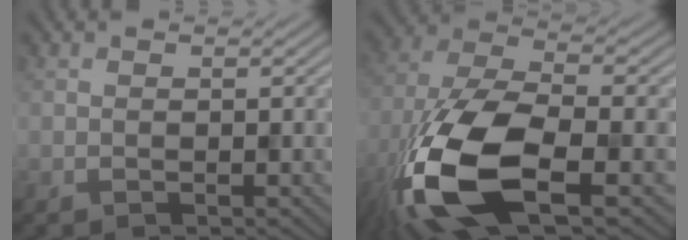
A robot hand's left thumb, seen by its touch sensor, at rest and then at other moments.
{"total": 15.6, "force": [-7.0, 6.5, 12.4], "torque": [-0.280, -0.031, -0.139]}